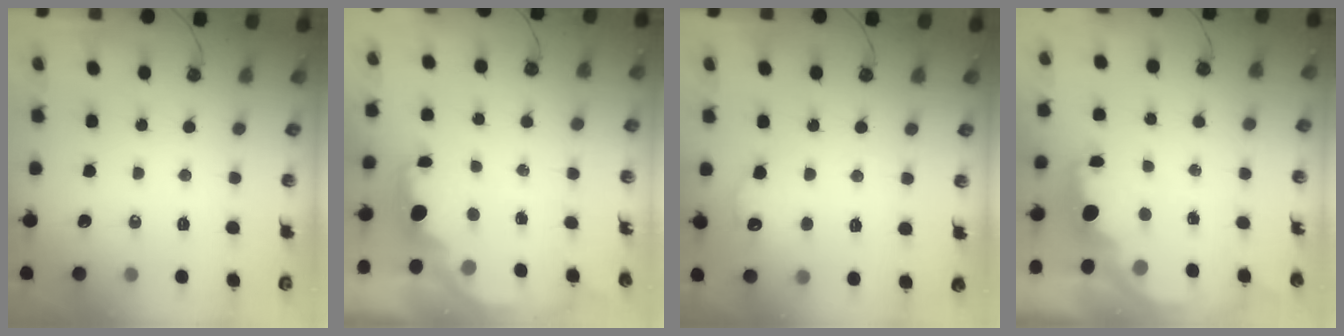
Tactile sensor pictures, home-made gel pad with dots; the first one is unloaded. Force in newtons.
{"total": 2.2, "press": 2.1, "slide": 0.6}
{"total": 9.3, "press": 9.3, "slide": 0.7}
{"total": 2.2, "press": 2.1, "slide": 0.7}